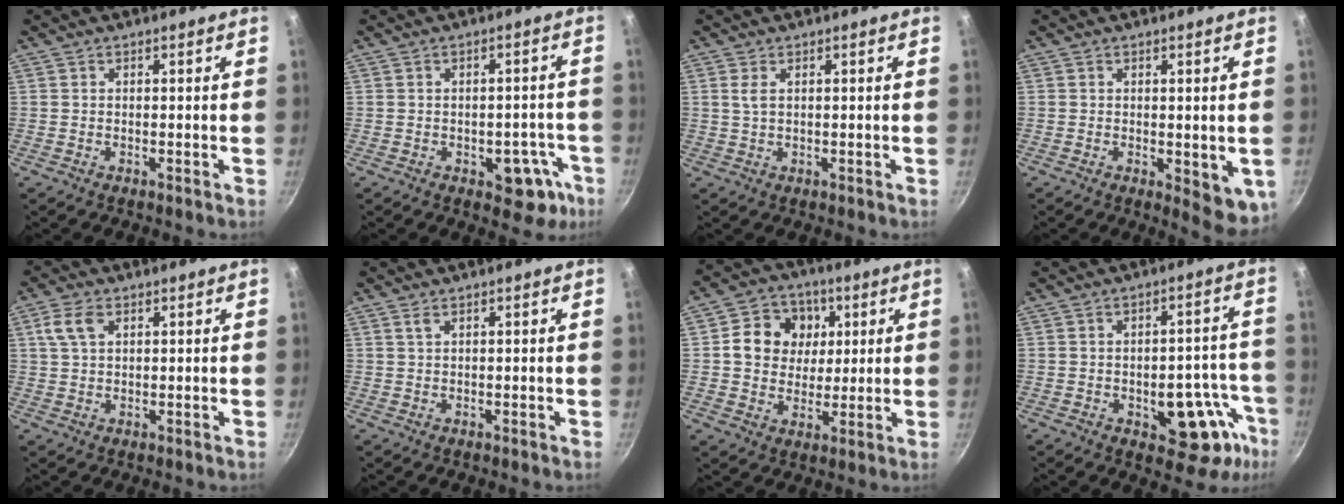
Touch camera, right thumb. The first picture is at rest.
{"total": 8.5, "force": [-3.6, 5.2, 5.7], "torque": [-0.016, 0.030, -0.035]}
{"total": 2.2, "force": [0.7, 1.1, 1.7], "torque": [-0.032, -0.002, 0.014]}
{"total": 6.4, "force": [-0.6, 2.8, 5.7], "torque": [-0.053, -0.004, -0.001]}
{"total": 4.7, "force": [1.8, 2.9, 3.3], "torque": [-0.059, 0.005, 0.034]}
{"total": 1.1, "force": [0.6, 0.4, 0.7], "torque": [-0.014, -0.001, 0.014]}
{"total": 11.5, "force": [2.9, 9.9, 5.2], "torque": [-0.053, -0.004, 0.038]}
{"total": 13.8, "force": [-5.1, 7.6, 10.2], "torque": [-0.053, 0.033, -0.059]}